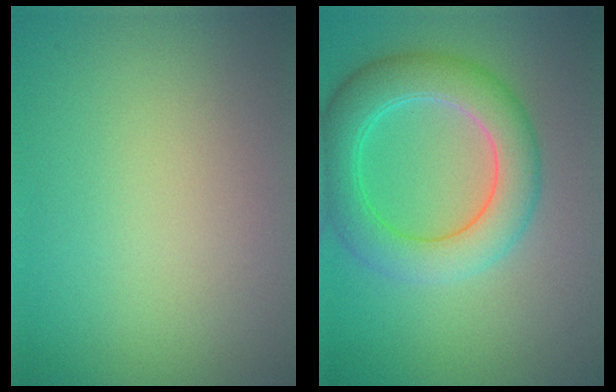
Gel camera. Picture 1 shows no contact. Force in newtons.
{"total": 6.4, "press": 6.4, "slide": 0.5}